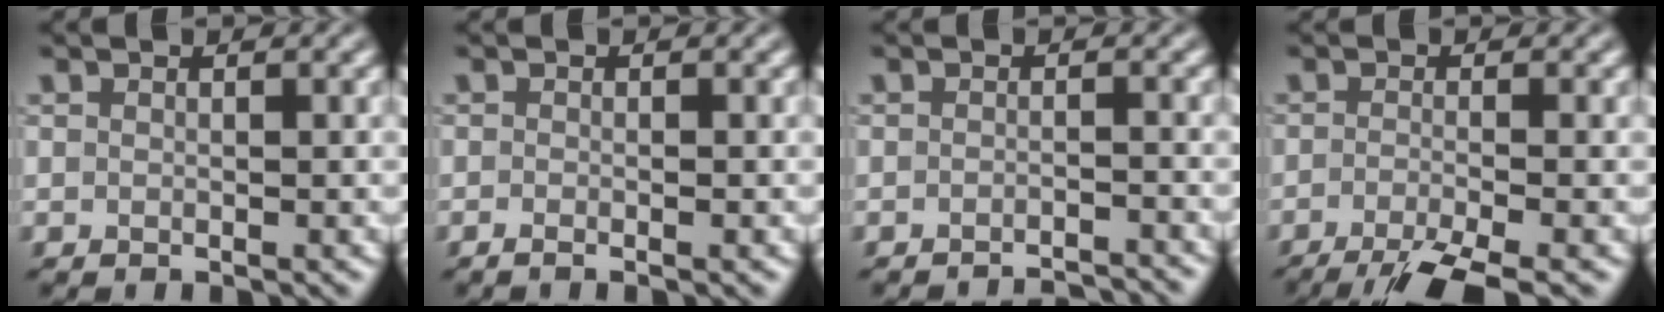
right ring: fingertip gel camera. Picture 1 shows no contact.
{"total": 0.8, "force": [-0.4, 0.1, 0.7], "torque": [-0.012, 0.000, -0.004]}
{"total": 3.2, "force": [-3.1, -0.1, 0.7], "torque": [-0.011, 0.006, -0.043]}
{"total": 5.4, "force": [-3.7, 0.8, 3.8], "torque": [-0.056, -0.006, -0.075]}